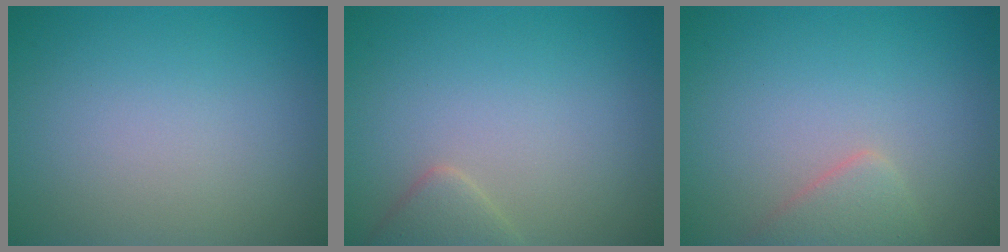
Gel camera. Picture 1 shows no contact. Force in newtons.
{"total": 1.8, "press": 1.8, "slide": 0.2}
{"total": 2.1, "press": 2.1, "slide": 0.2}